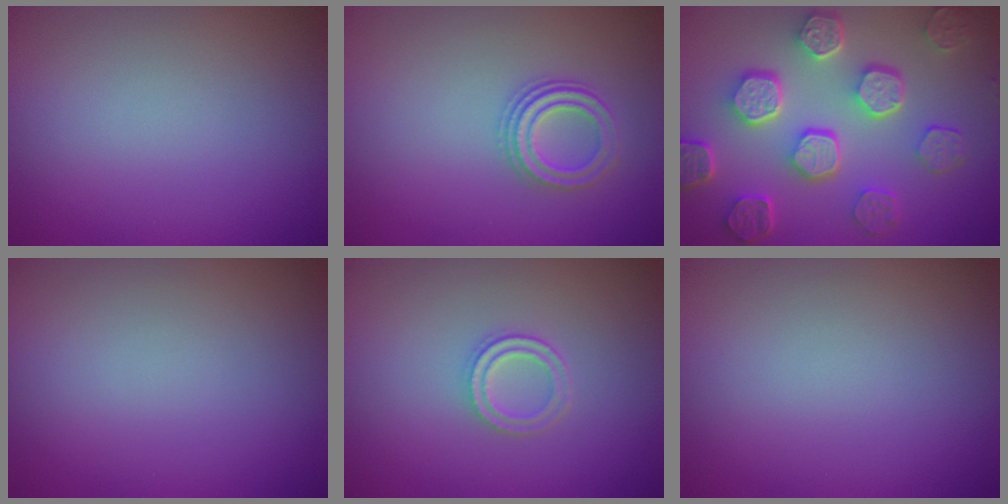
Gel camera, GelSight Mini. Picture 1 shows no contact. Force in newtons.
{"total": 2.2, "press": 2.1, "slide": 0.7}
{"total": 7.6, "press": 5.8, "slide": 4.9}
{"total": 0.0}
{"total": 2.0, "press": 1.9, "slide": 0.4}
{"total": 0.0}